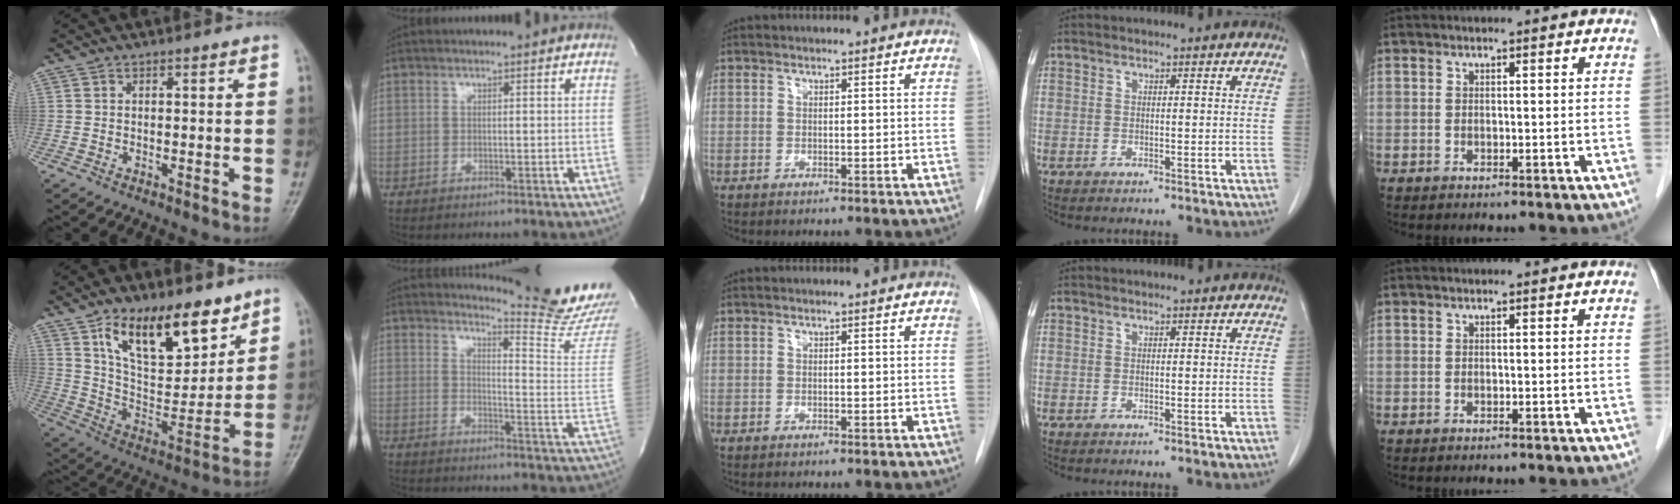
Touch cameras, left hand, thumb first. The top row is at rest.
{"thumb": {"total": 19.5, "force": [11.7, 8.9, 12.7], "torque": [-0.151, -0.062, 0.210]}, "index": {"total": 13.6, "force": [13.2, -2.6, 2.2], "torque": [-0.032, -0.137, 0.151]}}